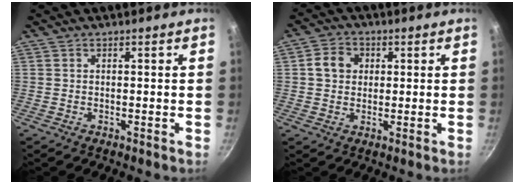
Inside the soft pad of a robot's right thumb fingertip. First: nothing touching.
{"total": 5.7, "force": [1.1, 4.7, 2.9], "torque": [-0.037, 0.006, 0.013]}